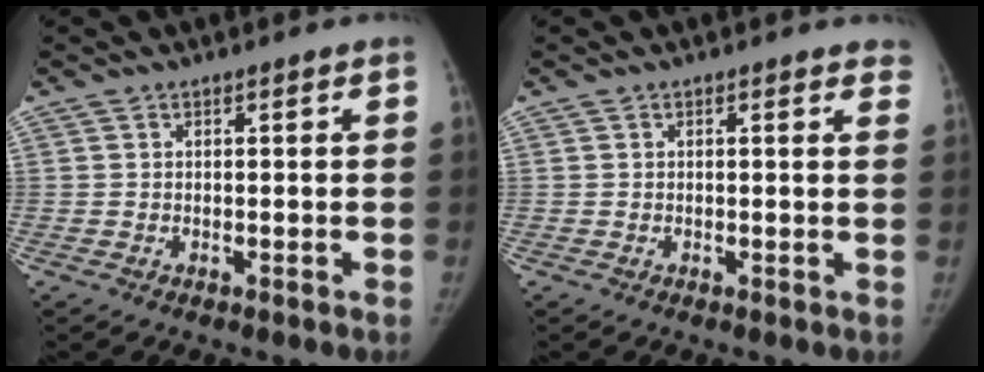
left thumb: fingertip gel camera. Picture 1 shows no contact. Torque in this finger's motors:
{"motor_torque": [0.24, -0.08, 0.31, -0.37, 0.10]}